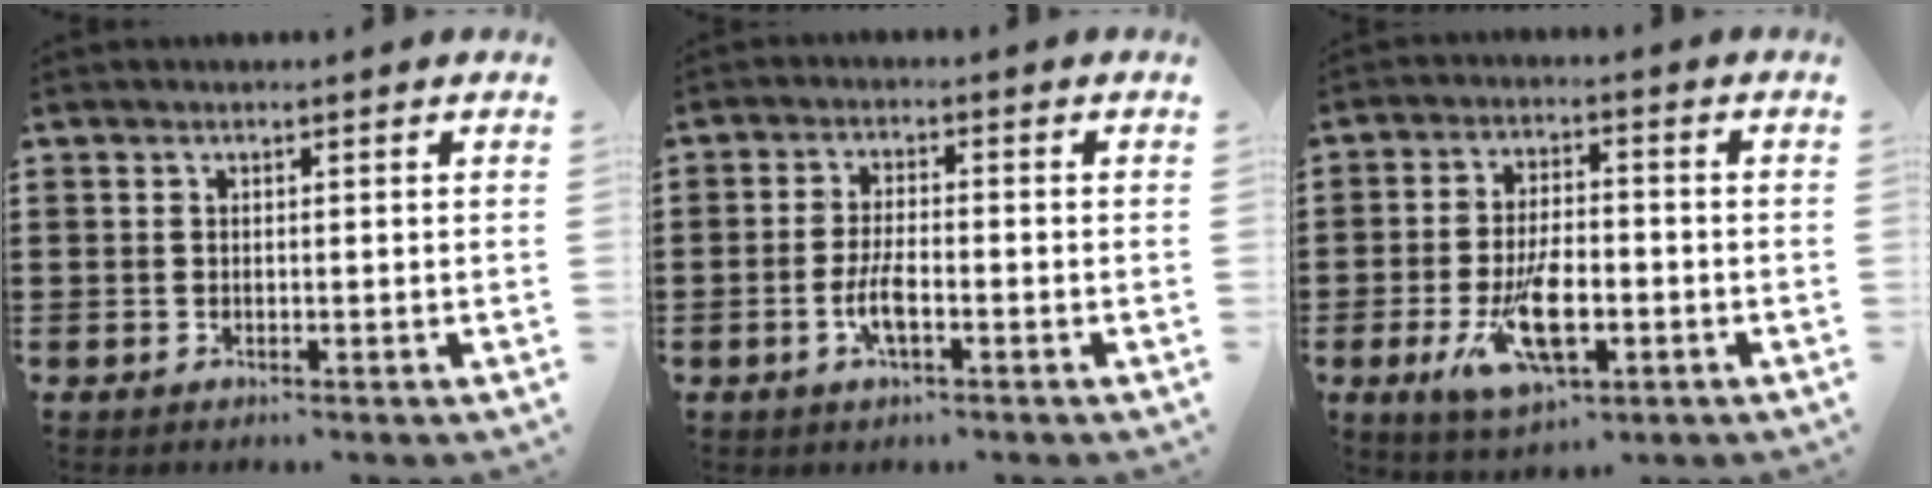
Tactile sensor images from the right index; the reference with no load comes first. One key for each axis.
{"total": 4.1, "fx": -1.5, "fy": 1.1, "fz": 3.7, "tx": -0.084, "ty": -0.006, "tz": -0.032}
{"total": 10.4, "fx": -3.3, "fy": 4.5, "fz": 8.8, "tx": -0.169, "ty": -0.018, "tz": -0.059}